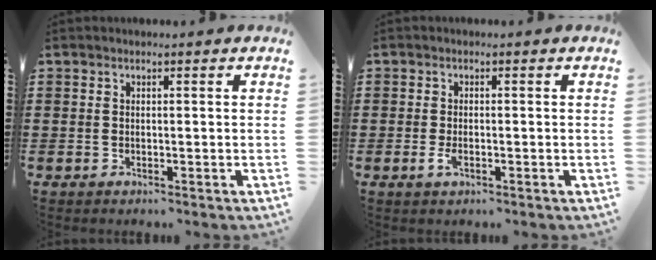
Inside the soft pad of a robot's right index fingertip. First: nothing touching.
{"total": 1.6, "force": [-0.5, 0.7, 1.4], "torque": [-0.041, -0.007, -0.014]}